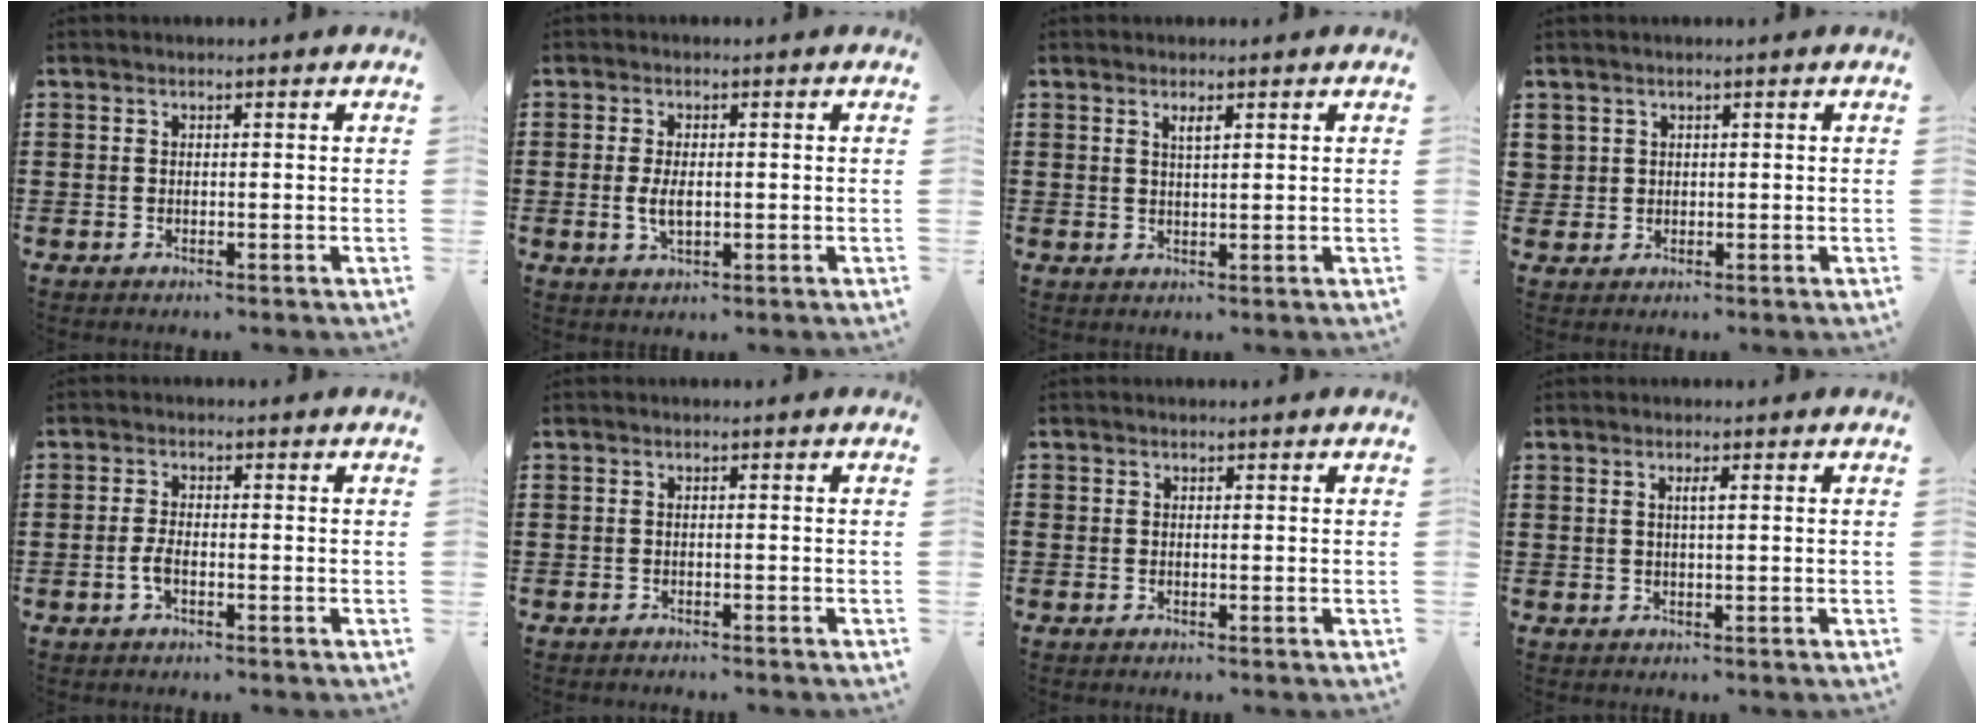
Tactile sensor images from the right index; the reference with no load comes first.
{"total": 3.2, "force": [0.0, 1.6, 2.8], "torque": [-0.062, 0.001, -0.003]}
{"total": 1.5, "force": [0.9, 0.4, 1.1], "torque": [-0.022, 0.002, 0.015]}
{"total": 1.6, "force": [0.8, 1.3, -0.1], "torque": [-0.003, 0.007, 0.016]}
{"total": 2.5, "force": [-0.9, 0.9, 2.1], "torque": [-0.055, -0.003, -0.020]}
{"total": 0.9, "force": [-0.9, 0.1, -0.1], "torque": [0.000, -0.001, -0.018]}
{"total": 0.0}
{"total": 1.3, "force": [0.4, 0.0, 1.3], "torque": [-0.024, 0.000, 0.005]}